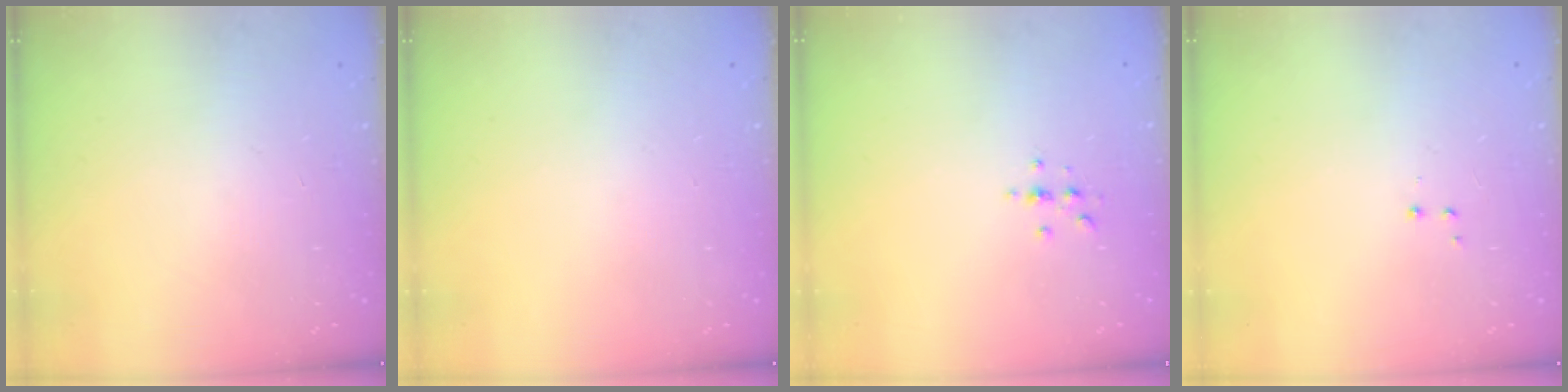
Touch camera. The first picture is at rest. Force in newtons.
{"total": 0.0}
{"total": 2.3, "press": 2.3, "slide": 0.2}
{"total": 2.8, "press": 2.7, "slide": 0.5}